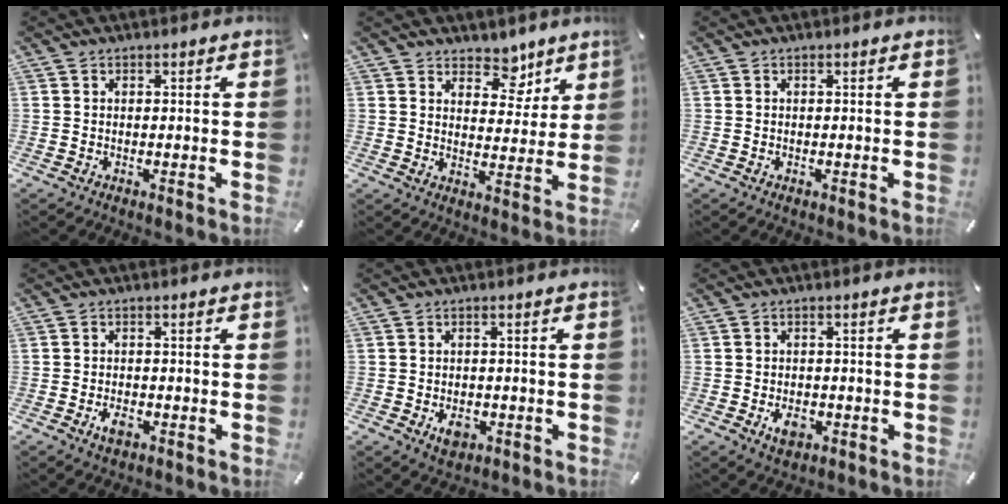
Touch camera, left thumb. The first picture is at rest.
{"total": 7.3, "force": [5.1, 4.9, 1.7], "torque": [-0.004, -0.042, 0.086]}
{"total": 0.0}
{"total": 3.0, "force": [-1.4, 1.8, 2.0], "torque": [-0.047, 0.000, -0.028]}
{"total": 4.5, "force": [-1.6, 3.2, 2.7], "torque": [-0.047, -0.001, -0.030]}
{"total": 4.5, "force": [-1.6, 3.0, 2.8], "torque": [-0.066, 0.002, -0.030]}